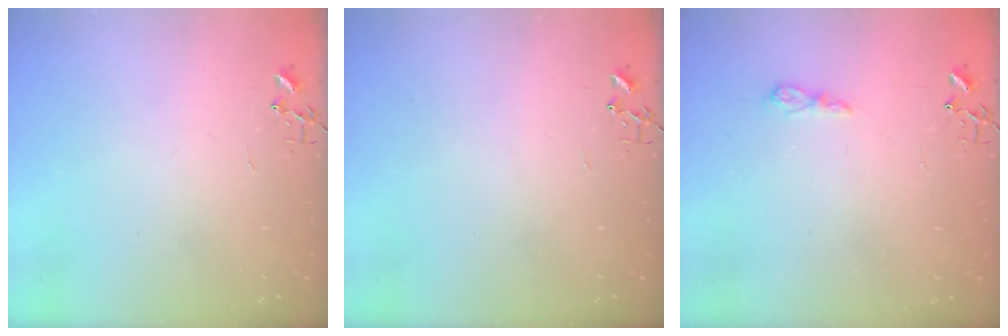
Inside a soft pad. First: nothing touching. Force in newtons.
{"total": 0.0}
{"total": 5.5, "press": 5.5, "slide": 0.6}